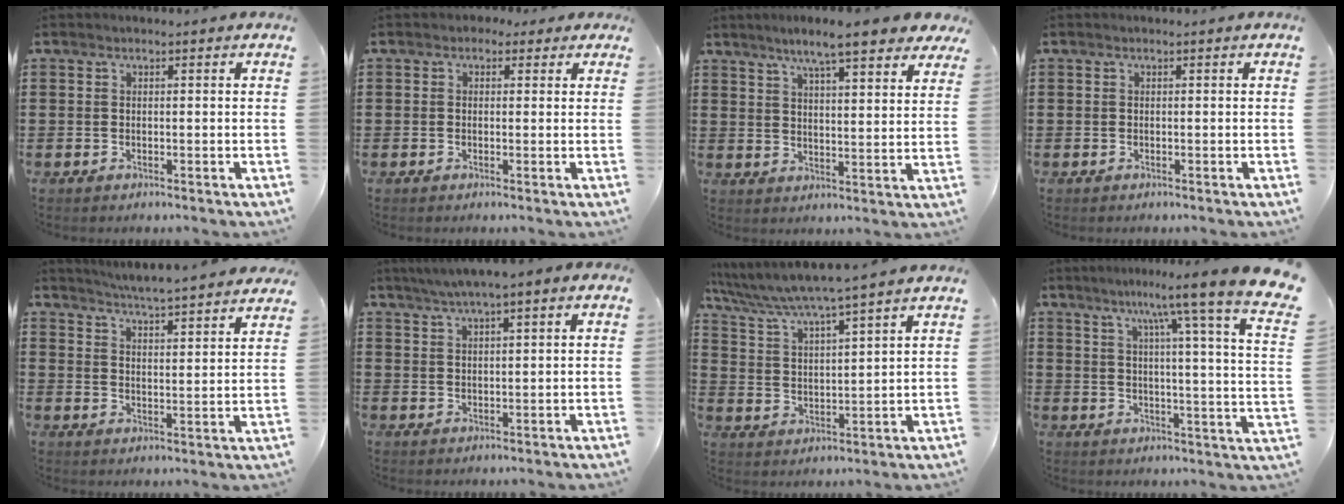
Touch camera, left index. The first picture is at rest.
{"total": 1.4, "force": [0.6, 1.2, 0.4], "torque": [-0.014, 0.008, 0.009]}
{"total": 7.9, "force": [6.5, 0.6, 4.4], "torque": [-0.090, -0.021, 0.110]}
{"total": 0.0}
{"total": 4.5, "force": [4.4, -0.7, 0.6], "torque": [-0.032, -0.033, 0.073]}
{"total": 2.9, "force": [1.9, -0.1, 2.2], "torque": [-0.045, 0.001, 0.034]}
{"total": 5.0, "force": [4.5, -0.8, 2.1], "torque": [-0.062, -0.033, 0.069]}
{"total": 10.1, "force": [7.9, -1.4, 6.1], "torque": [-0.120, -0.063, 0.110]}